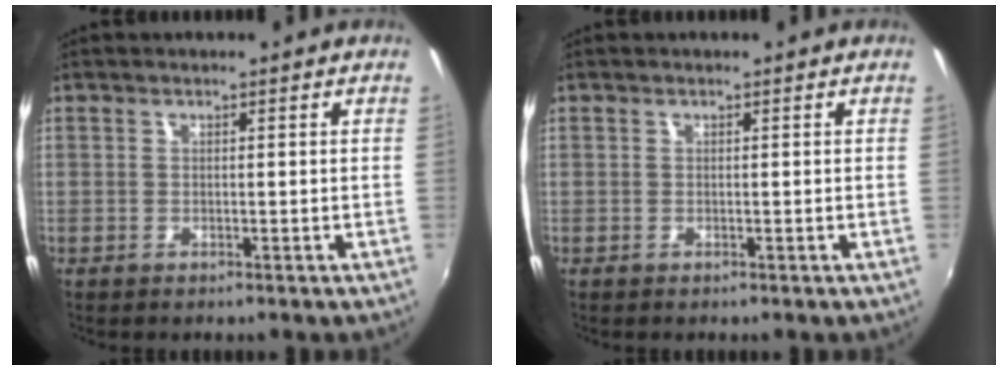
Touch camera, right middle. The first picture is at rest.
{"total": 0.0}